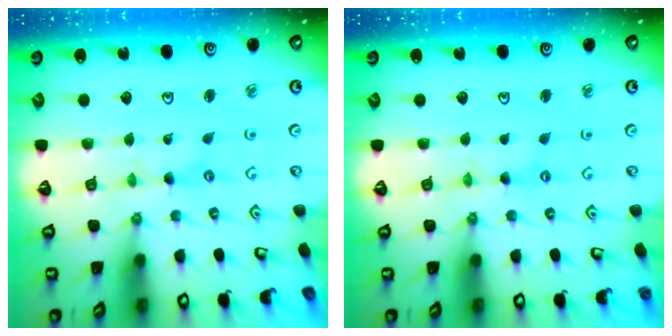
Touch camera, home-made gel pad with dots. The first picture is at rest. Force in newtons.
{"total": 0.7, "press": 0.7, "slide": 0.1}